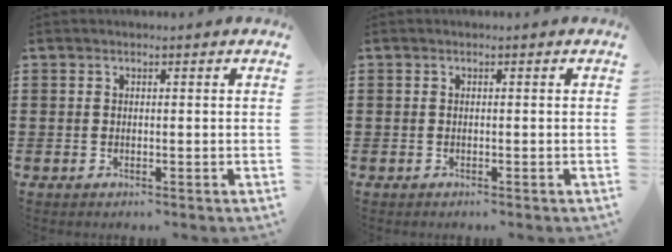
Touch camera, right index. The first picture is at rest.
{"total": 0.0}